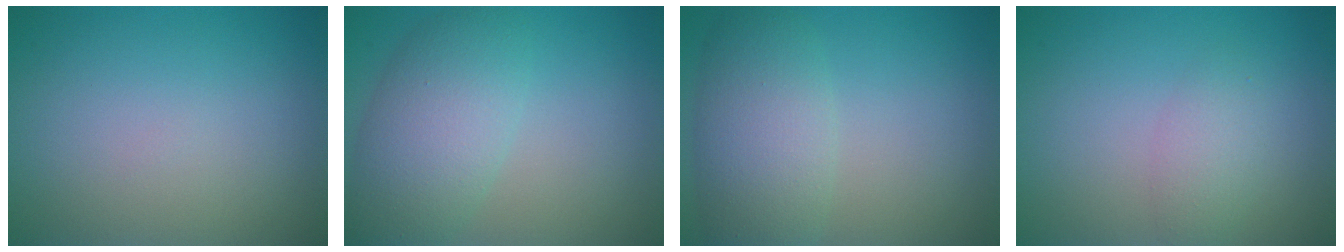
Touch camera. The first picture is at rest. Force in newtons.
{"total": 5.7, "press": 5.7, "slide": 0.2}
{"total": 5.3, "press": 5.3, "slide": 0.1}
{"total": 2.0, "press": 2.0, "slide": 0.1}